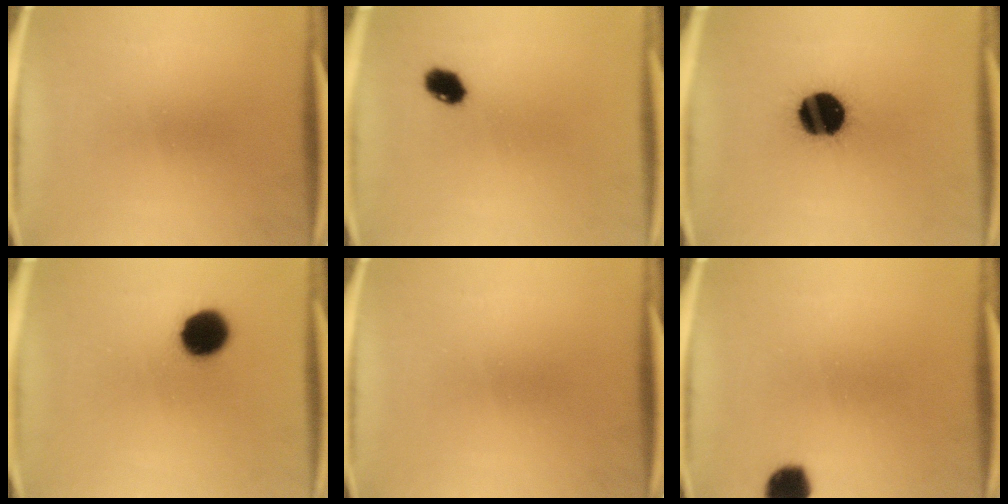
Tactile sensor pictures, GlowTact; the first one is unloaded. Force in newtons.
{"total": 4.3}
{"total": 16.8}
{"total": 9.5}
{"total": 0.0}
{"total": 5.8}